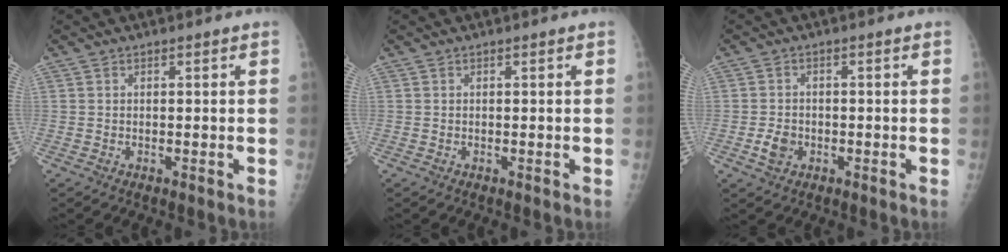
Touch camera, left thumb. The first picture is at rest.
{"total": 0.0}
{"total": 3.4, "force": [-1.1, 2.6, 1.8], "torque": [-0.029, 0.005, -0.018]}